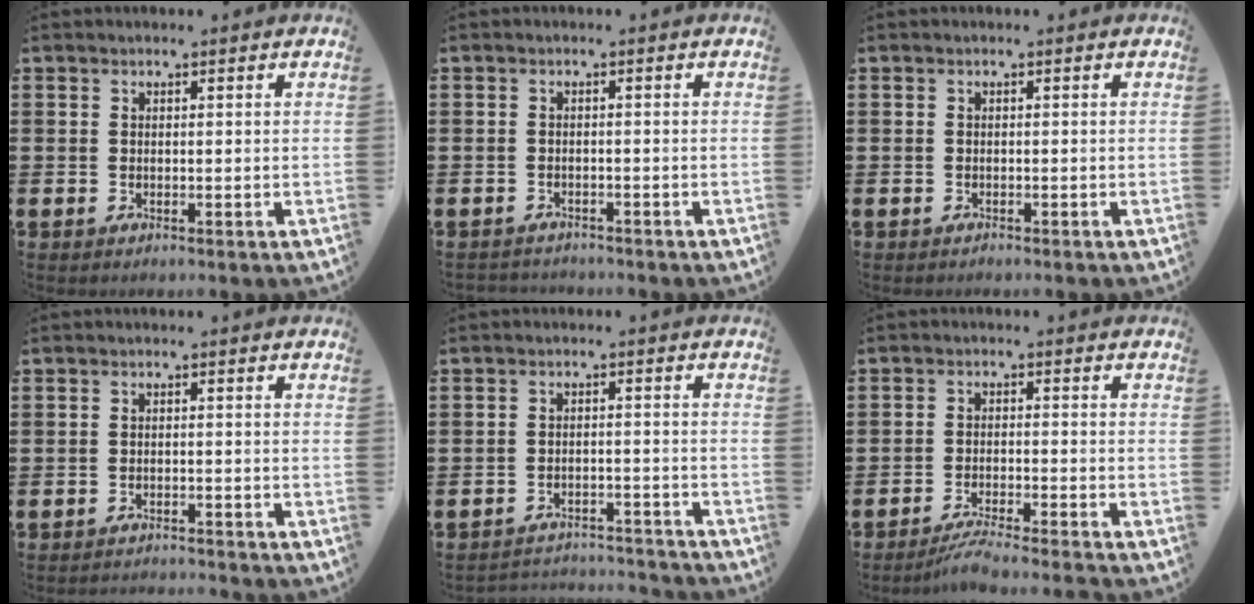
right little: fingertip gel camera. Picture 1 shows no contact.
{"total": 1.1, "force": [-1.0, 0.2, -0.1], "torque": [-0.001, 0.002, -0.023]}
{"total": 0.0}
{"total": 1.4, "force": [-1.4, -0.2, -0.1], "torque": [0.000, 0.004, -0.030]}
{"total": 3.0, "force": [-3.0, 0.1, -0.1], "torque": [-0.005, 0.004, -0.065]}
{"total": 3.1, "force": [-2.8, -0.3, 1.3], "torque": [-0.020, 0.000, -0.054]}